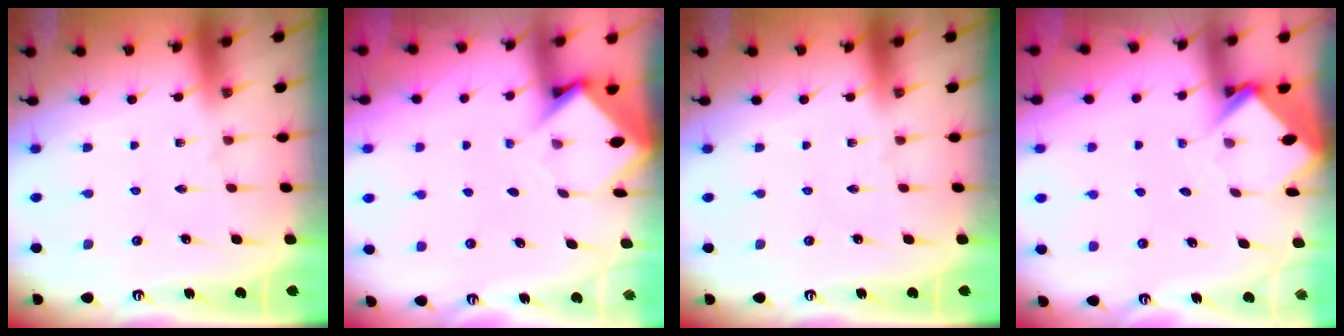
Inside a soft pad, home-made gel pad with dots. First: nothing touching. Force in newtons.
{"total": 3.9, "press": 3.9, "slide": 0.3}
{"total": 0.0}
{"total": 3.8, "press": 3.8, "slide": 0.2}